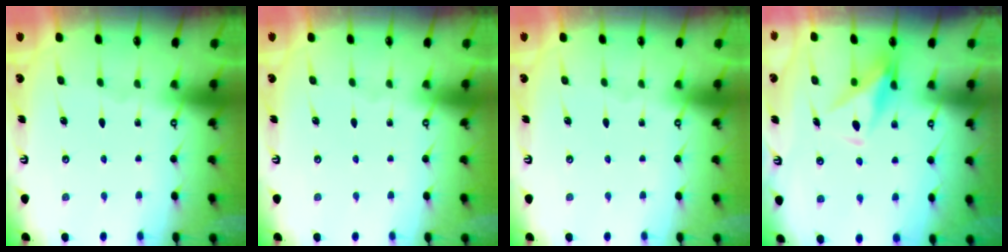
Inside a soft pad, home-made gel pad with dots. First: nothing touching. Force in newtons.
{"total": 0.0}
{"total": 0.0}
{"total": 10.0, "press": 10.0, "slide": 1.0}